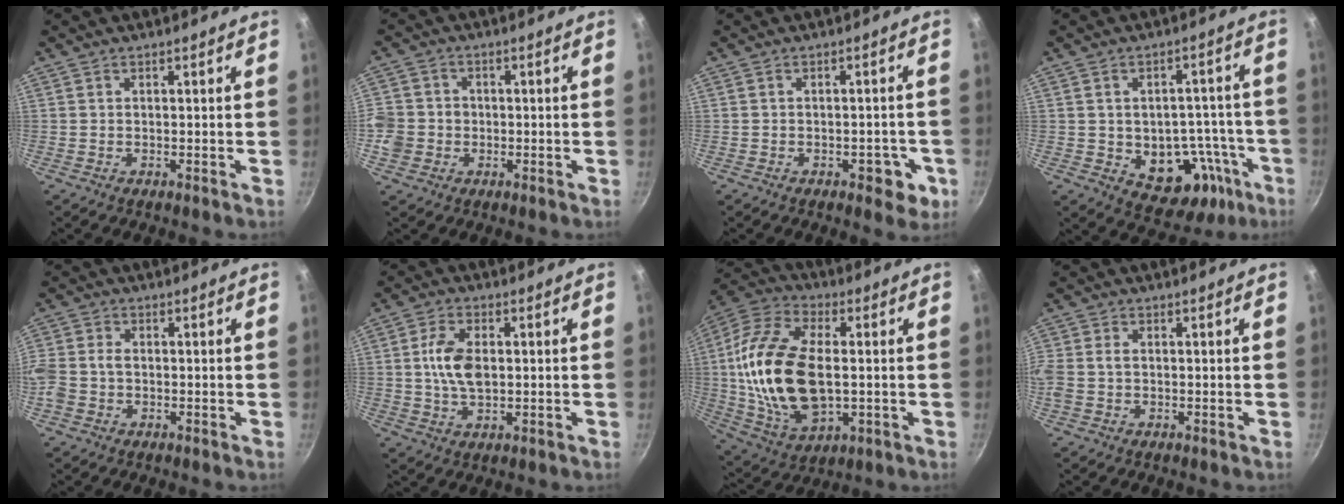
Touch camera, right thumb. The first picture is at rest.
{"total": 7.0, "force": [-1.3, 6.4, 2.5], "torque": [-0.037, 0.017, -0.025]}
{"total": 5.0, "force": [-2.2, 2.6, 3.7], "torque": [-0.023, 0.014, -0.025]}
{"total": 13.9, "force": [-5.2, 9.1, 9.1], "torque": [-0.082, 0.043, -0.056]}
{"total": 6.1, "force": [-0.8, 4.5, 4.0], "torque": [-0.099, 0.016, -0.019]}
{"total": 7.8, "force": [0.6, 4.5, 6.4], "torque": [-0.123, 0.001, 0.011]}
{"total": 23.9, "force": [0.2, 13.1, 20.0], "torque": [-0.408, 0.002, 0.011]}
{"total": 3.9, "force": [-0.2, 2.8, 2.7], "torque": [-0.075, 0.008, -0.004]}